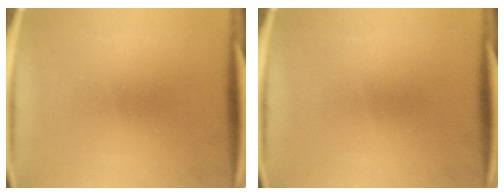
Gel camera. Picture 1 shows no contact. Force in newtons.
{"total": 0.0}